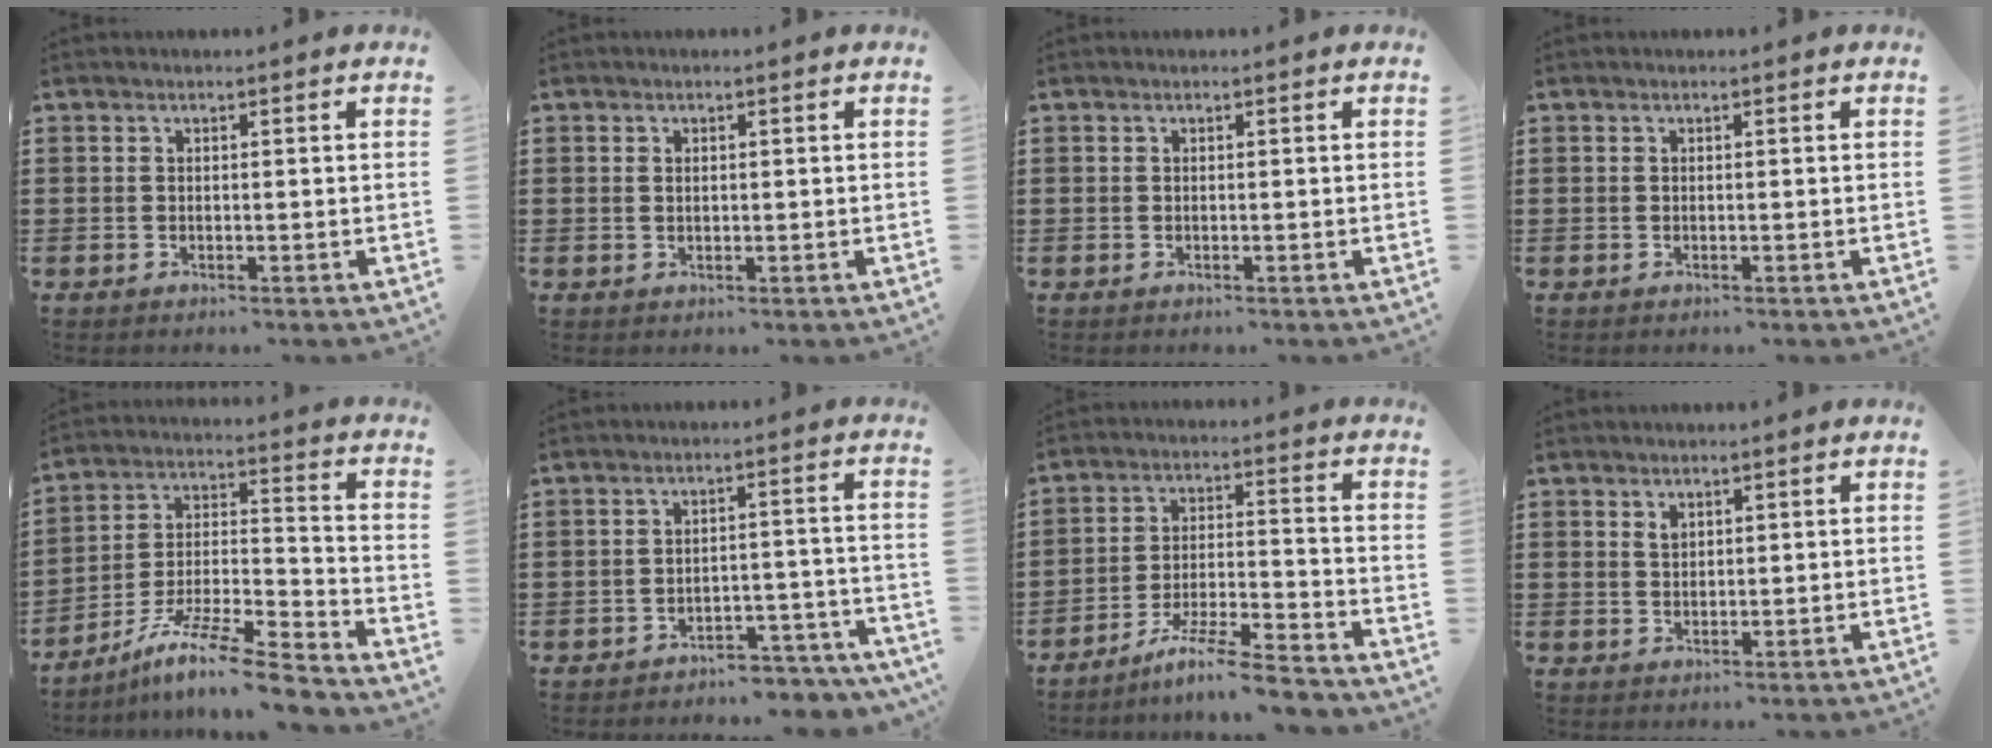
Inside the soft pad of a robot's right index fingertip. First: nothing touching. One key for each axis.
{"total": 0.8, "fx": 0.2, "fy": 0.5, "fz": 0.5, "tx": -0.012, "ty": 0.003, "tz": 0.004}
{"total": 0.0}
{"total": 0.0}
{"total": 11.5, "fx": -9.4, "fy": 1.1, "fz": 6.5, "tx": -0.114, "ty": 0.020, "tz": -0.183}
{"total": 3.6, "fx": -3.5, "fy": 0.4, "fz": 0.6, "tx": -0.013, "ty": 0.008, "tz": -0.074}
{"total": 8.3, "fx": -7.2, "fy": 0.1, "fz": 4.1, "tx": -0.083, "ty": 0.000, "tz": -0.140}
{"total": 1.5, "fx": 1.0, "fy": 0.9, "fz": 0.6, "tx": -0.015, "ty": 0.004, "tz": 0.018}